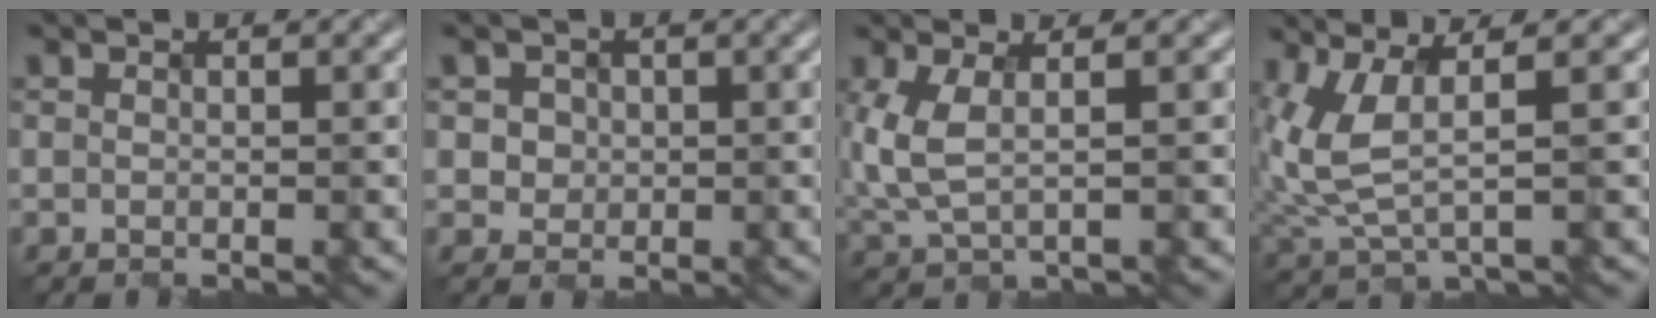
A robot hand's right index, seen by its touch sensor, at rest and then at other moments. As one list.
[{"total": 2.5, "force": [0.6, 2.3, 0.7], "torque": [-0.022, 0.002, 0.015]}, {"total": 3.7, "force": [0.4, 1.9, 3.2], "torque": [-0.089, -0.001, 0.010]}, {"total": 4.9, "force": [1.3, 1.9, 4.3], "torque": [-0.121, -0.004, 0.034]}]